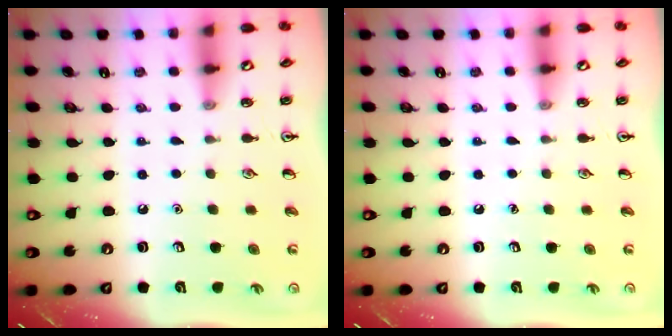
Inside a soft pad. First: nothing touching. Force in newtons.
{"total": 0.0}